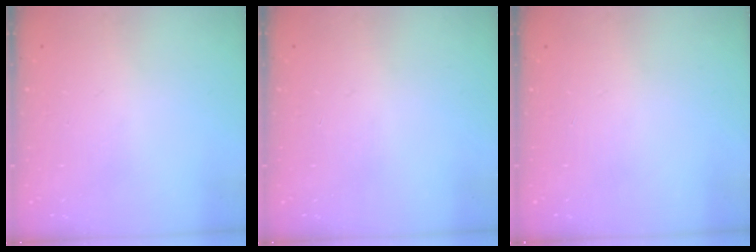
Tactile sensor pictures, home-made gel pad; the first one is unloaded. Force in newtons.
{"total": 0.0}
{"total": 0.0}